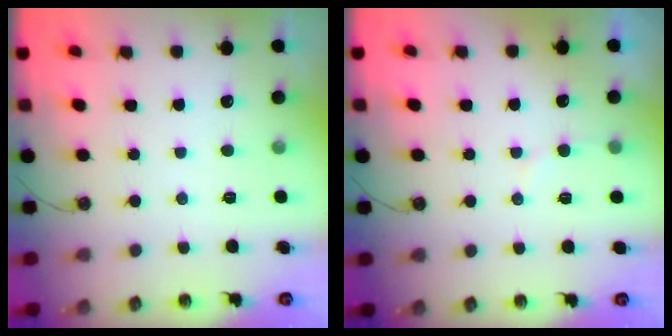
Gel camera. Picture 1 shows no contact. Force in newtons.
{"total": 5.0, "press": 4.9, "slide": 0.5}